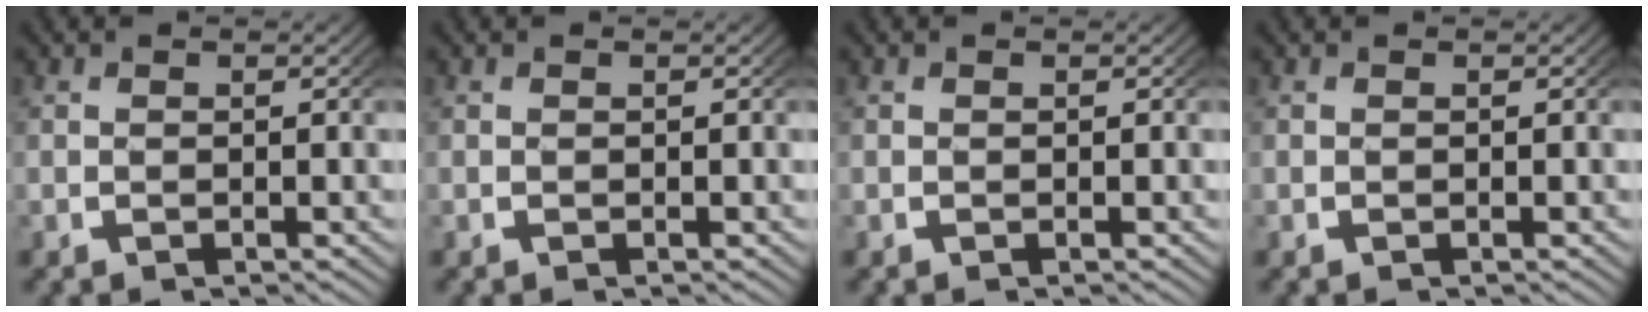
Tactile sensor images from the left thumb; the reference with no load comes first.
{"total": 0.0}
{"total": 0.0}
{"total": 0.0}